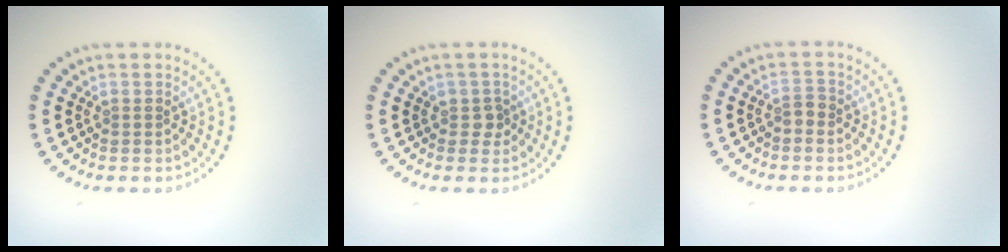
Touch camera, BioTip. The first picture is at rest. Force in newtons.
{"total": 1.1, "press": 1.0, "slide": 0.5}
{"total": 1.1, "press": 1.1, "slide": 0.5}